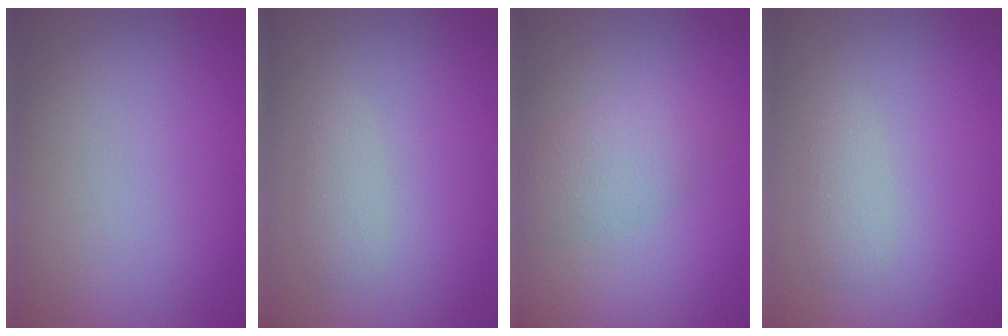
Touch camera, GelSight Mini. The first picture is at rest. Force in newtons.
{"total": 1.3, "press": 1.3, "slide": 0.1}
{"total": 2.9, "press": 2.9, "slide": 0.1}
{"total": 1.3, "press": 1.3, "slide": 0.1}